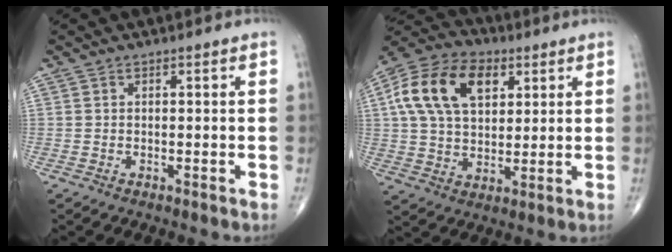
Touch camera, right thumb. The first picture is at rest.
{"total": 17.4, "force": [5.7, 11.0, 12.2], "torque": [-0.214, 0.006, 0.097]}